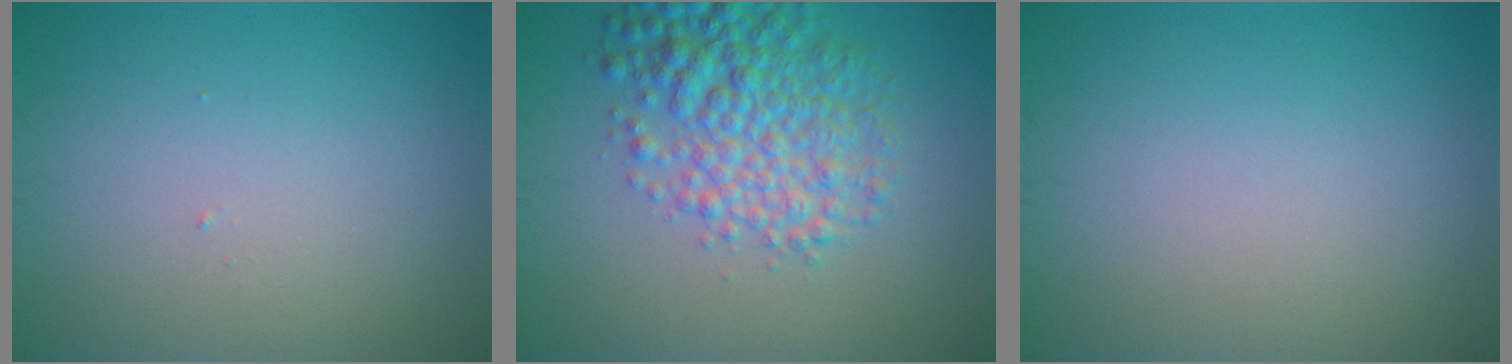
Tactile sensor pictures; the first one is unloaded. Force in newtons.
{"total": 5.9, "press": 5.9, "slide": 0.1}
{"total": 0.0}